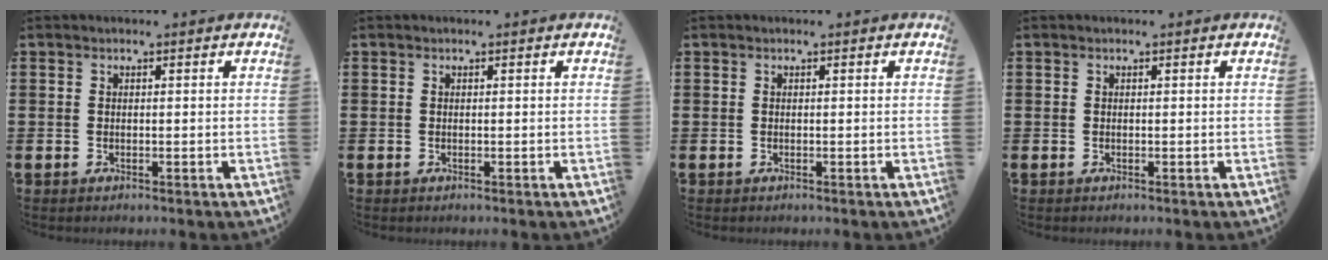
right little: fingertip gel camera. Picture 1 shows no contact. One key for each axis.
{"total": 0.0}
{"total": 0.0}
{"total": 0.0}